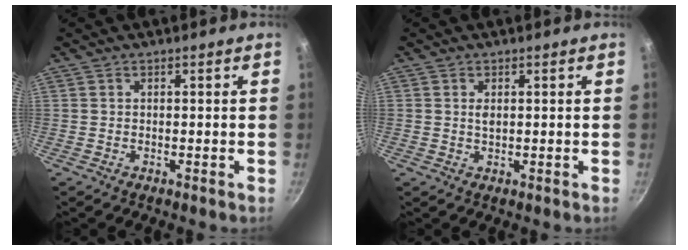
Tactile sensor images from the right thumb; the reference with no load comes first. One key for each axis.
{"total": 1.3, "fx": 0.4, "fy": 0.8, "fz": 1.0, "tx": -0.018, "ty": 0.000, "tz": 0.007}